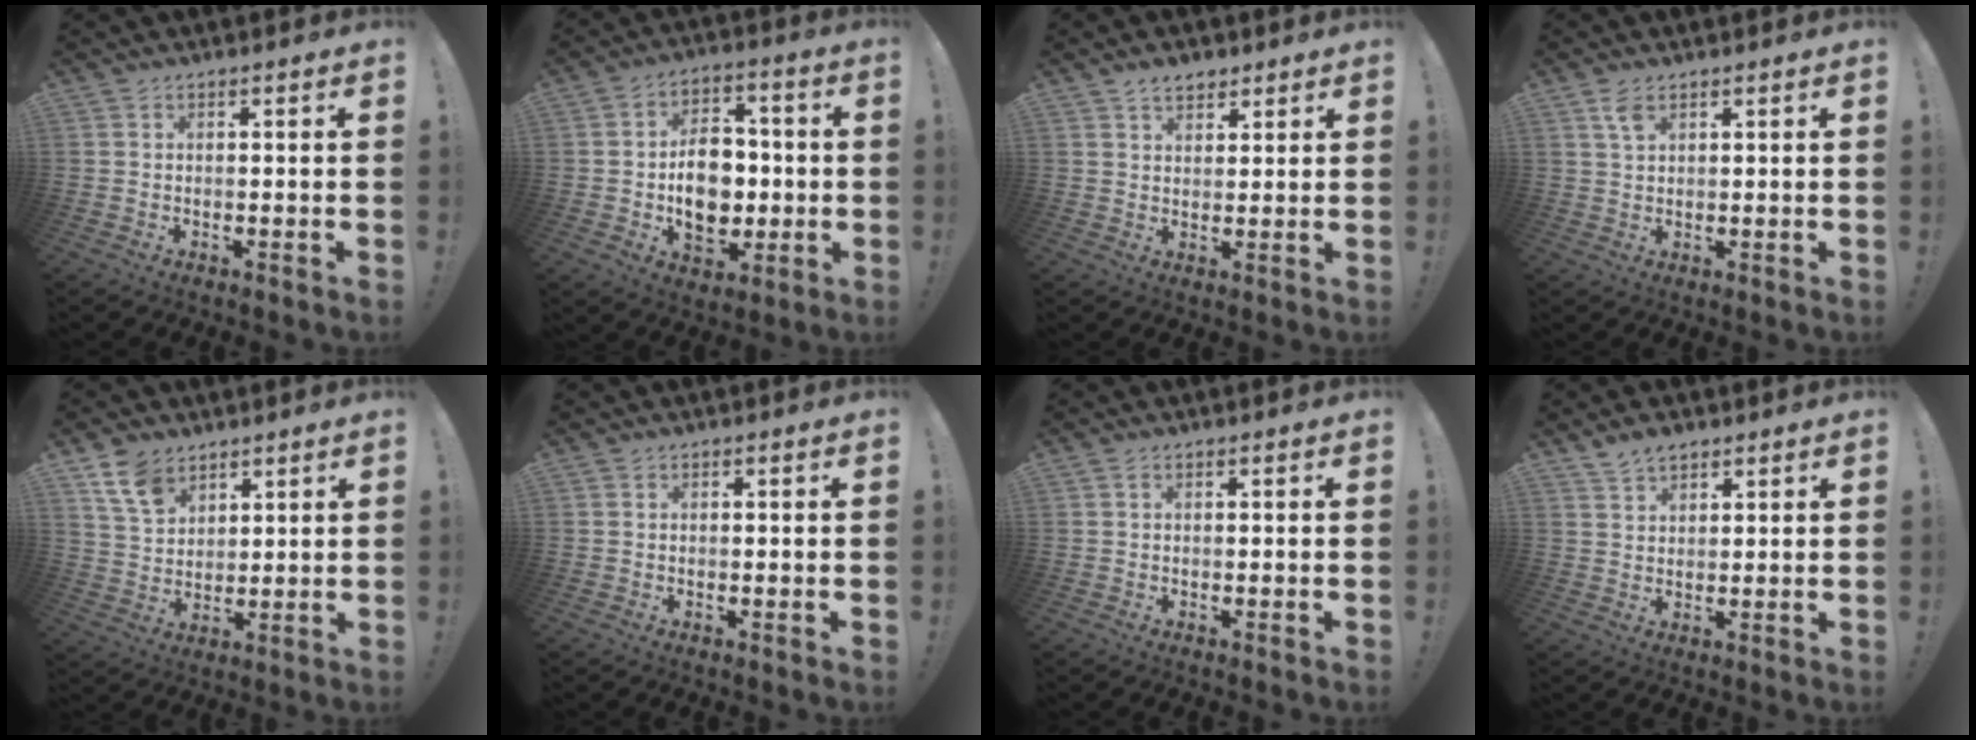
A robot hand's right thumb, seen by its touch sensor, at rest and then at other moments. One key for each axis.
{"total": 14.1, "fx": -1.2, "fy": 10.3, "fz": 9.6, "tx": -0.142, "ty": 0.007, "tz": -0.017}
{"total": 4.3, "fx": 3.1, "fy": 2.6, "fz": 1.6, "tx": -0.024, "ty": -0.012, "tz": 0.056}
{"total": 3.7, "fx": 2.0, "fy": 1.8, "fz": 2.6, "tx": -0.056, "ty": 0.000, "tz": 0.037}
{"total": 9.7, "fx": 6.1, "fy": 6.2, "fz": 4.1, "tx": -0.078, "ty": -0.026, "tz": 0.122}
{"total": 0.0}
{"total": 0.0}
{"total": 4.2, "fx": 3.3, "fy": 2.2, "fz": 1.5, "tx": -0.029, "ty": -0.017, "tz": 0.063}